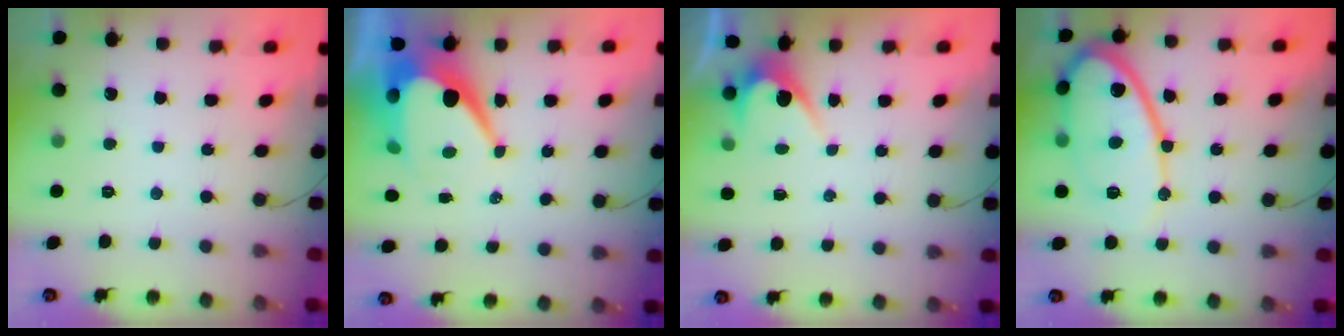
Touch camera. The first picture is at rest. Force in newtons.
{"total": 12.7, "press": 12.7, "slide": 1.0}
{"total": 2.8, "press": 2.8, "slide": 0.2}
{"total": 16.6, "press": 16.6, "slide": 1.3}